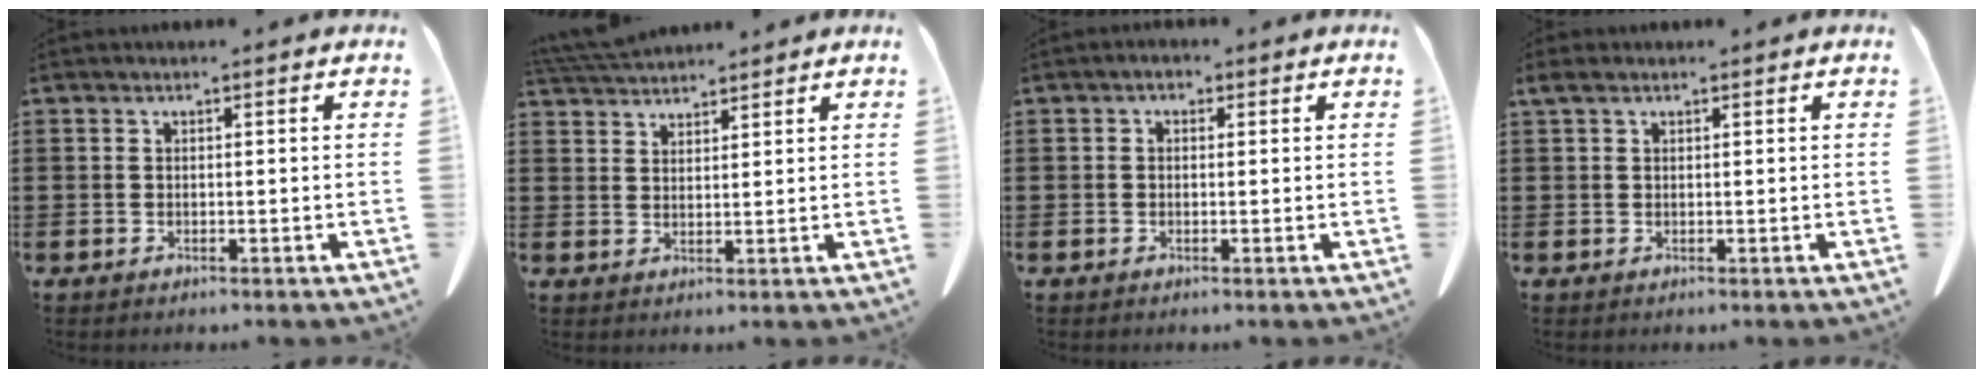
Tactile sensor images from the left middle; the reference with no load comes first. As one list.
[{"total": 4.3, "force": [4.1, 0.6, 1.1], "torque": [-0.034, -0.008, 0.078]}, {"total": 1.1, "force": [0.0, 0.8, 0.7], "torque": [-0.016, 0.007, -0.001]}, {"total": 1.2, "force": [0.7, 0.5, 0.8], "torque": [-0.020, 0.003, 0.012]}]